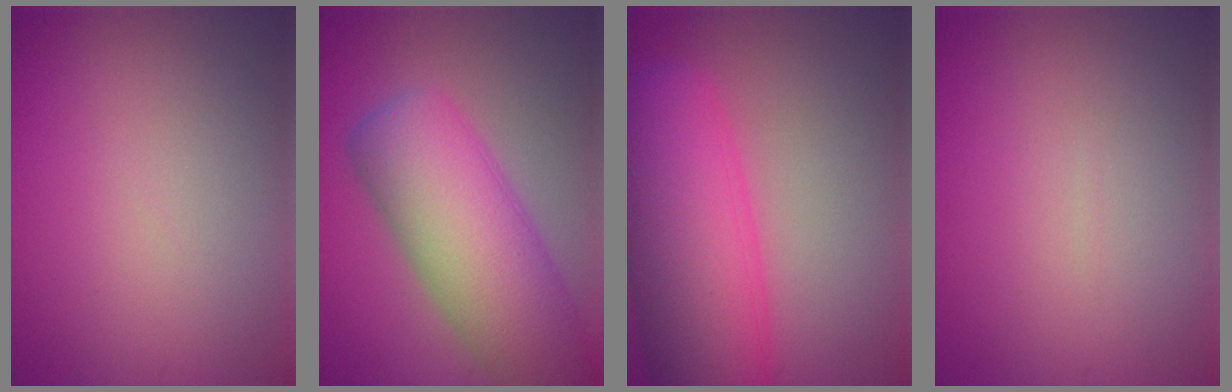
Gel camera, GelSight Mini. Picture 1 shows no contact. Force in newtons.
{"total": 10.6, "press": 10.6, "slide": 0.5}
{"total": 11.4, "press": 11.4, "slide": 0.6}
{"total": 0.0}